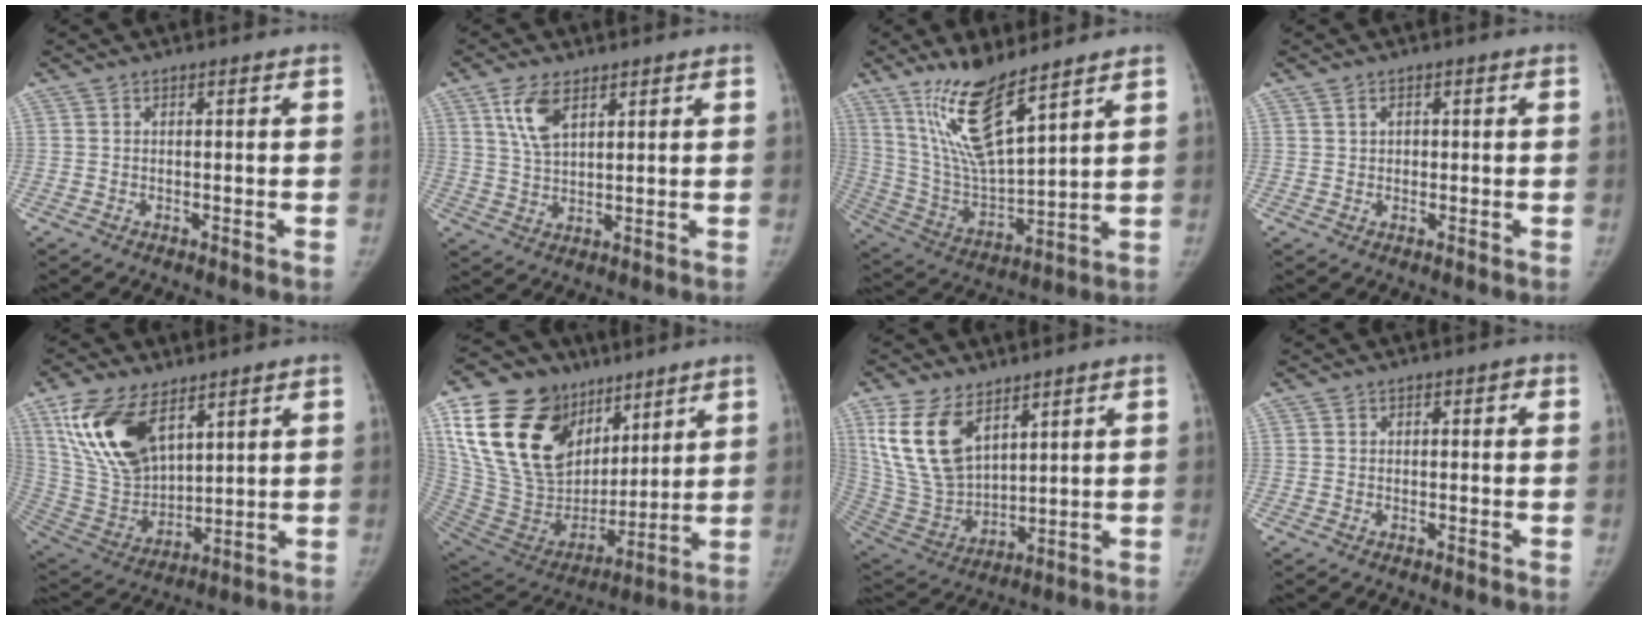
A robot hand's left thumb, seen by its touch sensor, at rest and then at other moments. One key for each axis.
{"total": 6.7, "fx": 3.5, "fy": 3.3, "fz": 4.6, "tx": -0.082, "ty": -0.015, "tz": 0.074}
{"total": 15.8, "fx": 10.6, "fy": 3.8, "fz": 11.1, "tx": -0.198, "ty": -0.067, "tz": 0.220}
{"total": 1.4, "fx": 0.5, "fy": 1.2, "fz": 0.6, "tx": -0.001, "ty": -0.001, "tz": 0.007}
{"total": 17.9, "fx": 9.1, "fy": 9.7, "fz": 12.0, "tx": -0.208, "ty": -0.036, "tz": 0.189}
{"total": 28.8, "fx": 14.2, "fy": 18.8, "fz": 16.6, "tx": -0.296, "ty": -0.014, "tz": 0.275}
{"total": 15.7, "fx": 8.1, "fy": 9.0, "fz": 10.0, "tx": -0.176, "ty": -0.035, "tz": 0.179}
{"total": 1.1, "fx": -0.3, "fy": 1.0, "fz": 0.5, "tx": 0.002, "ty": 0.005, "tz": -0.011}